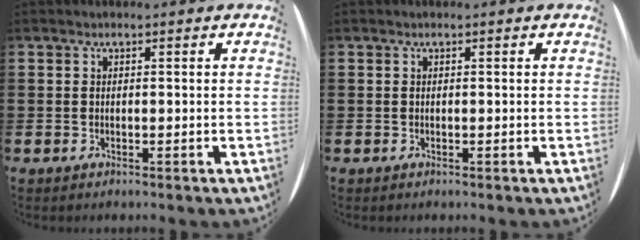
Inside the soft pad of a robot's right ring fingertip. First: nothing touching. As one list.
[{"total": 0.0}]